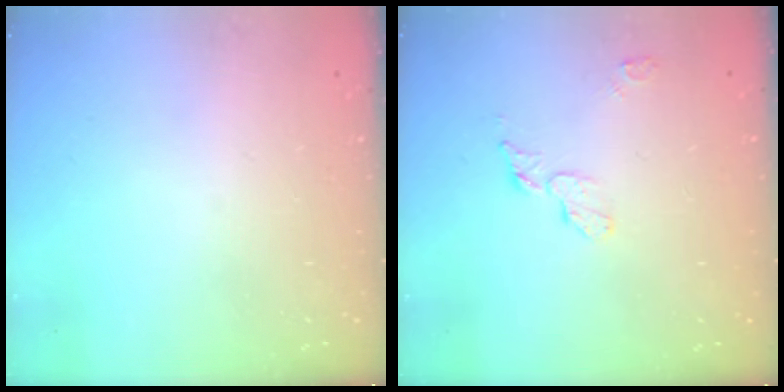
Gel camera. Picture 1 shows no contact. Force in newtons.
{"total": 4.8, "press": 4.8, "slide": 0.3}